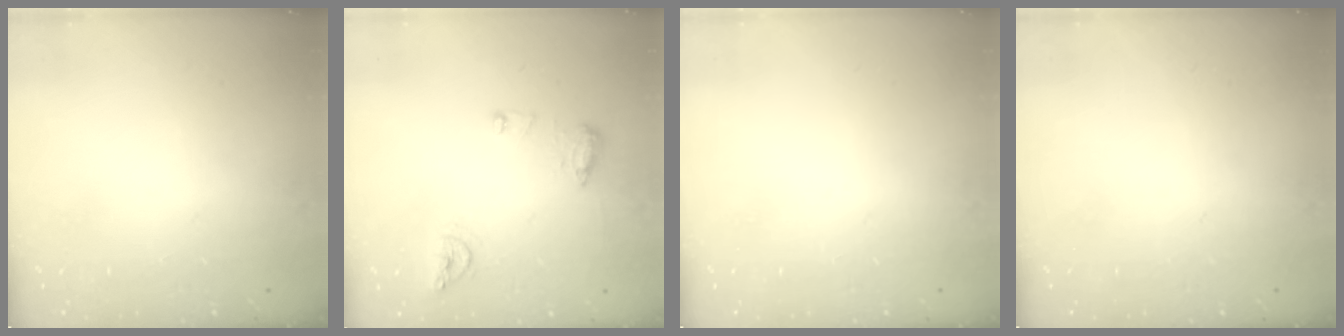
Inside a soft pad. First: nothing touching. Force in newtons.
{"total": 10.4, "press": 10.4, "slide": 1.0}
{"total": 0.0}
{"total": 0.0}